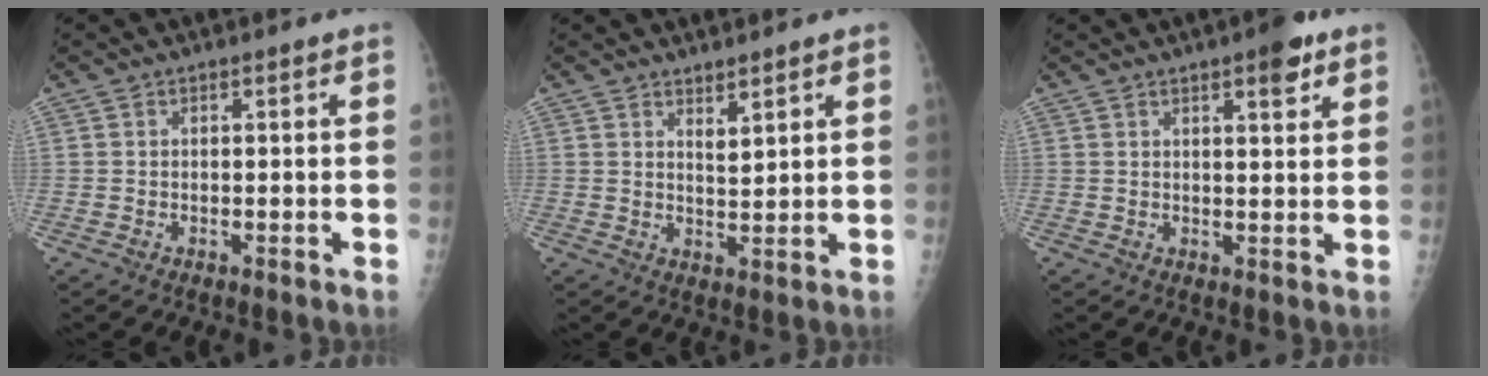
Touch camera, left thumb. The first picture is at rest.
{"total": 2.8, "force": [2.2, 0.6, 1.6], "torque": [-0.026, -0.025, 0.043]}
{"total": 4.9, "force": [3.0, 1.4, 3.6], "torque": [-0.041, -0.014, 0.037]}